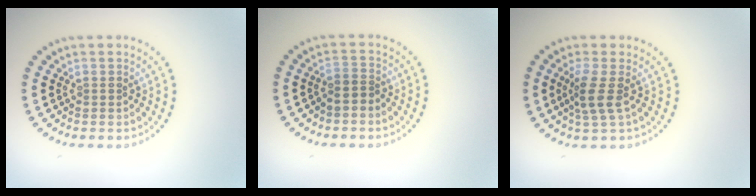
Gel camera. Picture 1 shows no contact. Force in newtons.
{"total": 1.1, "press": 0.9, "slide": 0.7}
{"total": 2.5, "press": 1.9, "slide": 1.6}